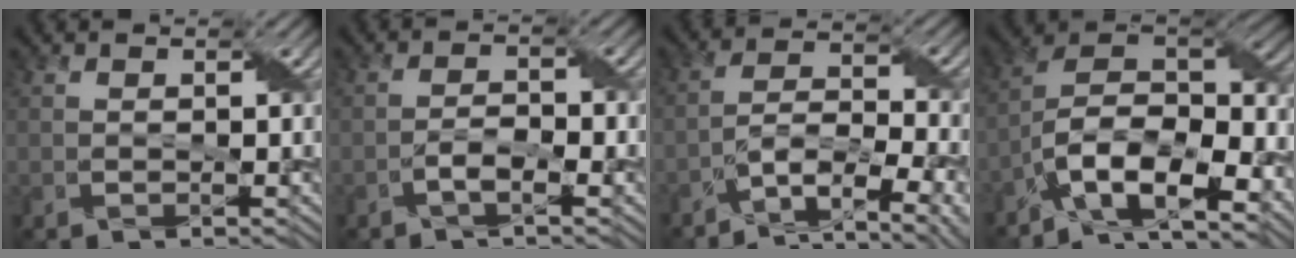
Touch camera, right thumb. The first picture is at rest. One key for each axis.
{"total": 2.6, "fx": -1.5, "fy": 0.8, "fz": 2.0, "tx": -0.042, "ty": 0.007, "tz": -0.031}
{"total": 9.2, "fx": -5.9, "fy": 3.0, "fz": 6.5, "tx": -0.109, "ty": 0.000, "tz": -0.108}
{"total": 14.2, "fx": -8.2, "fy": 5.9, "fz": 10.0, "tx": -0.193, "ty": -0.008, "tz": -0.154}